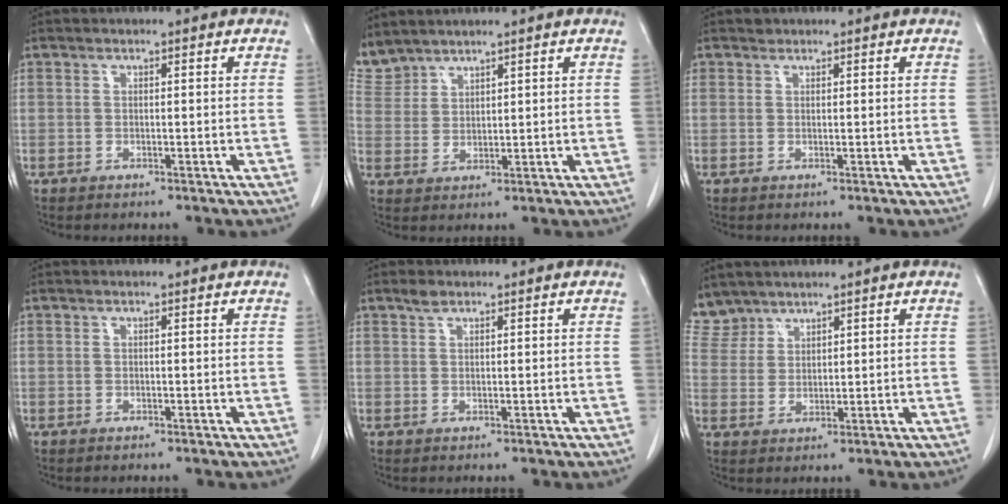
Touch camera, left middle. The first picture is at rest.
{"total": 4.2, "force": [4.1, 0.8, -0.2], "torque": [-0.006, 0.008, 0.096]}
{"total": 0.7, "force": [0.6, 0.3, -0.1], "torque": [-0.001, 0.000, 0.008]}
{"total": 0.0}
{"total": 1.3, "force": [1.0, 0.5, 0.6], "torque": [-0.015, 0.003, 0.020]}
{"total": 4.5, "force": [4.2, 1.7, -0.5], "torque": [0.009, 0.006, 0.094]}